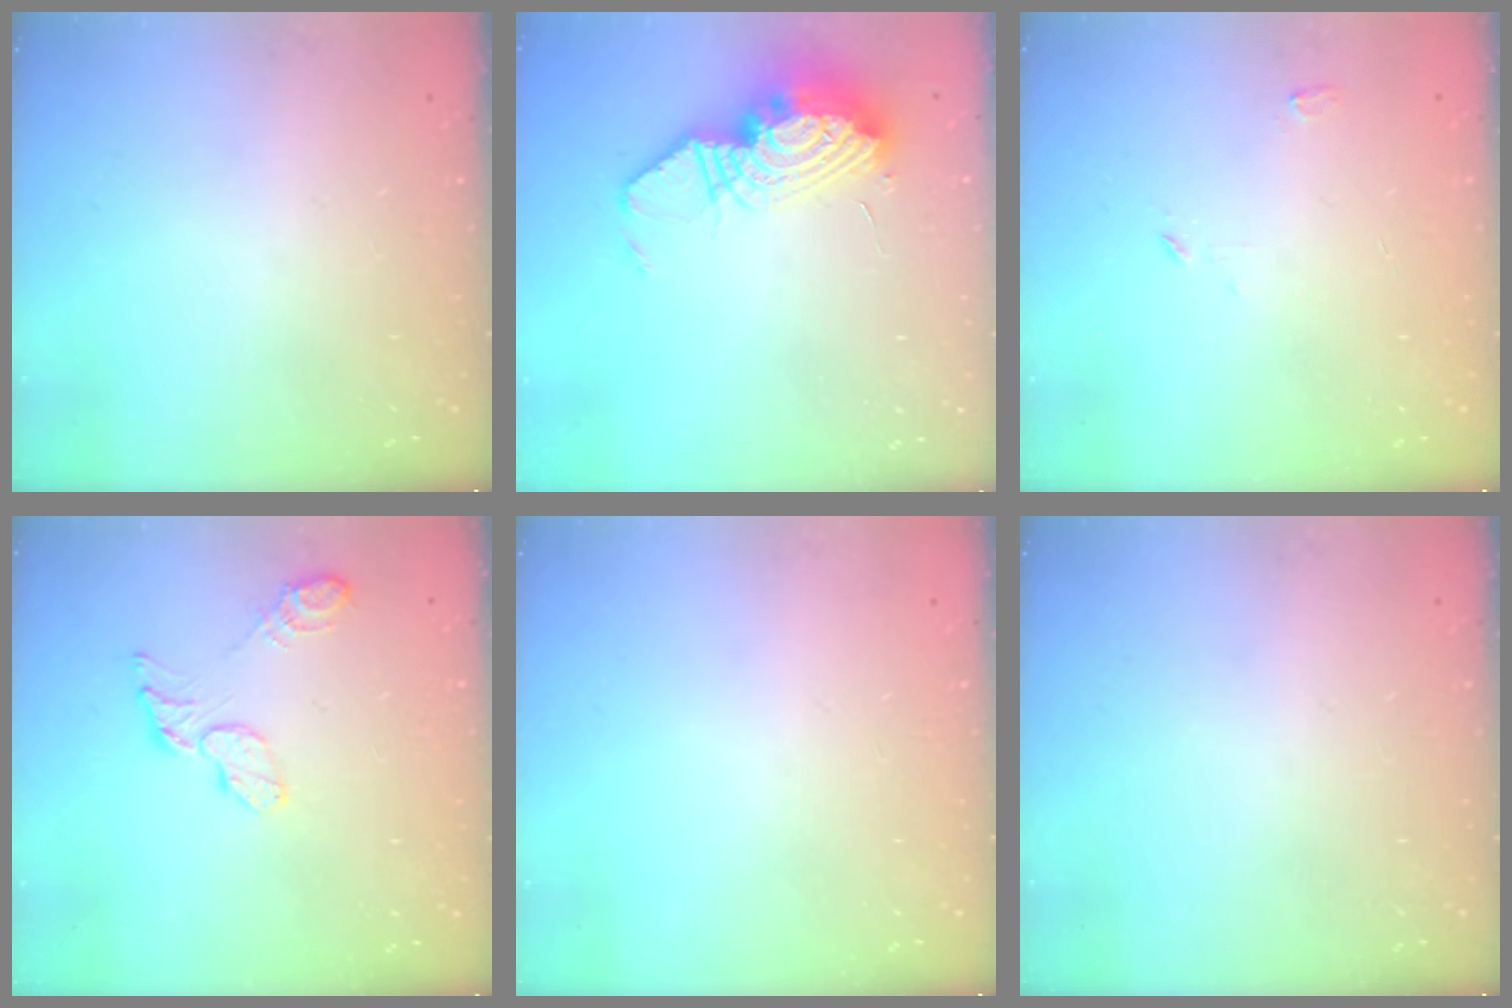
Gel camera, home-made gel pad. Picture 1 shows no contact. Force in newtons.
{"total": 17.0, "press": 15.4, "slide": 7.2}
{"total": 2.8, "press": 2.8, "slide": 0.2}
{"total": 7.7, "press": 7.7, "slide": 0.4}
{"total": 0.0}
{"total": 0.0}